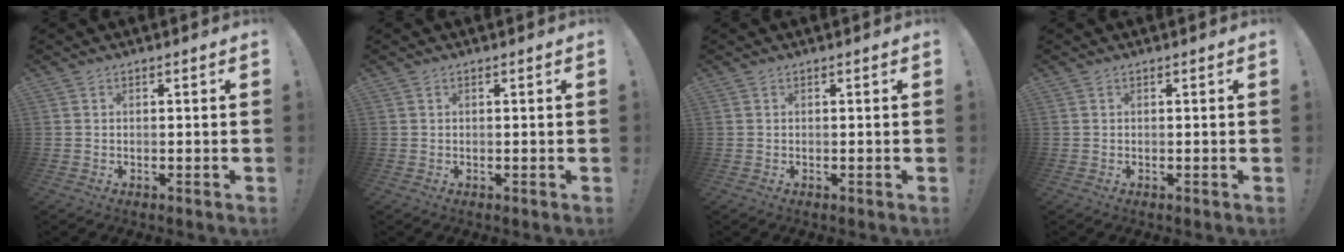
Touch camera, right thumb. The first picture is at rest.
{"total": 0.0}
{"total": 0.0}
{"total": 0.0}